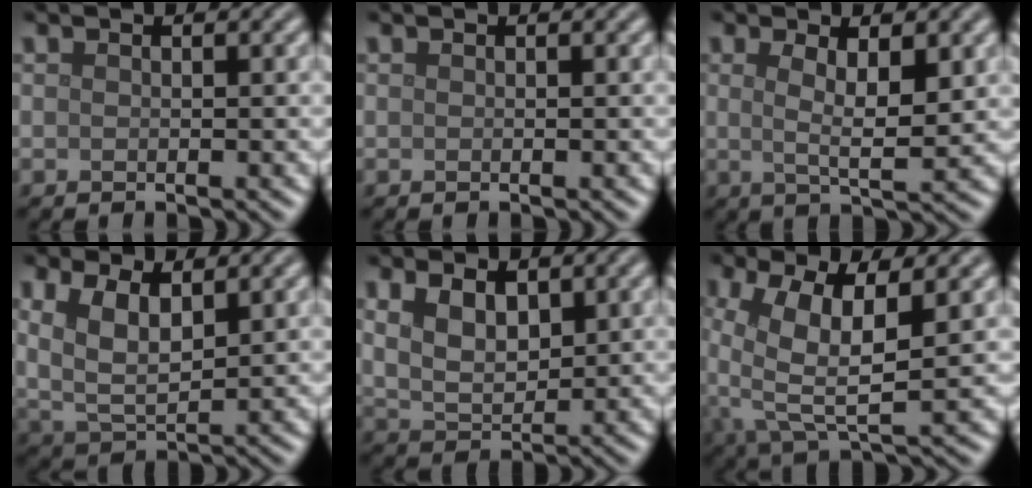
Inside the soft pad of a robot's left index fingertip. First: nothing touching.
{"total": 0.0}
{"total": 4.0, "force": [0.9, 0.9, 3.7], "torque": [-0.066, -0.006, 0.016]}
{"total": 5.3, "force": [1.9, 2.8, 4.1], "torque": [-0.092, -0.002, 0.038]}
{"total": 4.0, "force": [1.6, 2.3, 2.9], "torque": [-0.064, -0.001, 0.034]}
{"total": 7.6, "force": [0.9, 3.1, 6.8], "torque": [-0.144, 0.003, 0.009]}